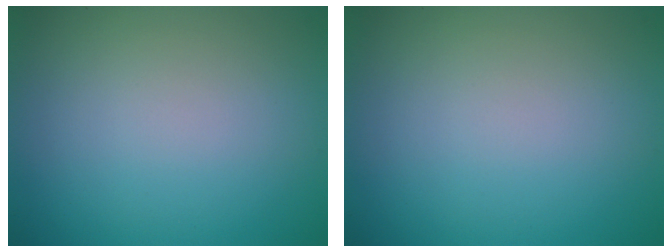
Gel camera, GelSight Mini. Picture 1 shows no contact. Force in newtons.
{"total": 0.0}